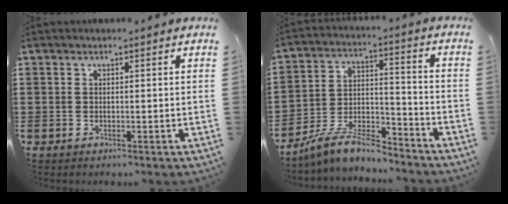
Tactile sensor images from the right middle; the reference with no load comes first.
{"total": 8.6, "force": [-7.7, 1.8, 3.2], "torque": [-0.066, 0.014, -0.153]}